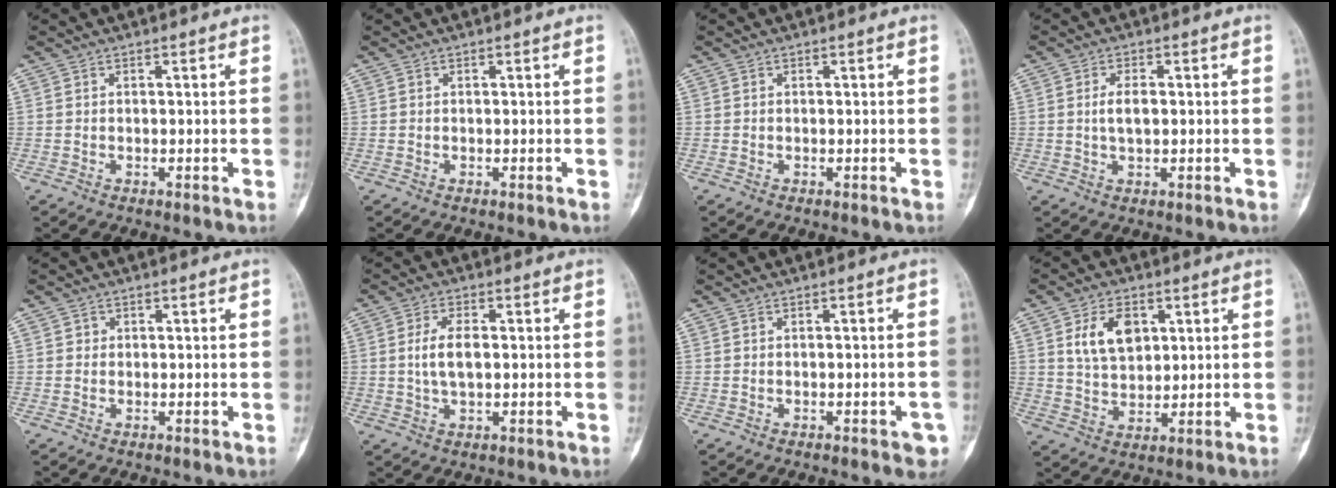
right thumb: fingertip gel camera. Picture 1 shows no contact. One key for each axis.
{"total": 0.0}
{"total": 0.0}
{"total": 3.4, "fx": 0.2, "fy": 1.6, "fz": 3.0, "tx": -0.056, "ty": -0.002, "tz": 0.005}
{"total": 0.8, "fx": 0.1, "fy": 0.8, "fz": 0.1, "tx": 0.004, "ty": 0.003, "tz": 0.001}
{"total": 5.4, "fx": 0.4, "fy": 2.7, "fz": 4.7, "tx": -0.095, "ty": 0.002, "tz": 0.007}
{"total": 3.1, "fx": -1.5, "fy": 1.2, "fz": 2.5, "tx": -0.021, "ty": 0.010, "tz": -0.014}
{"total": 8.9, "fx": 3.0, "fy": 5.8, "fz": 6.0, "tx": -0.088, "ty": -0.012, "tz": 0.061}